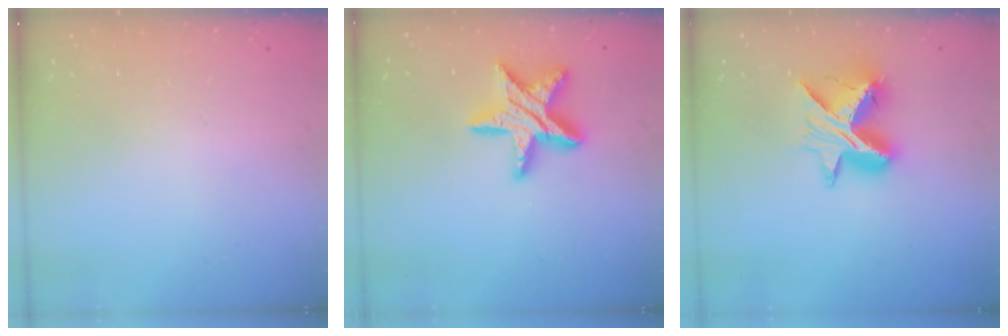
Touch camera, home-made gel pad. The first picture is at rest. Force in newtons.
{"total": 16.6, "press": 16.6, "slide": 1.4}
{"total": 11.8, "press": 11.8, "slide": 1.0}